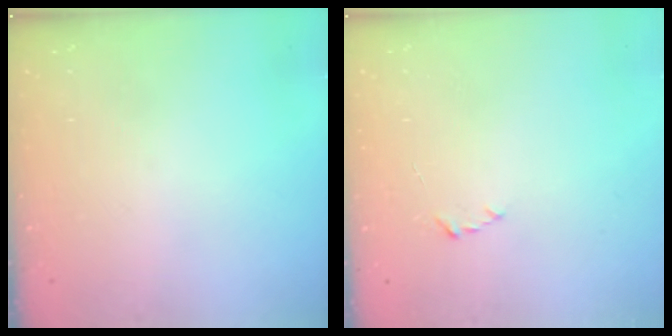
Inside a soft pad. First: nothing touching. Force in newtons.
{"total": 2.2, "press": 2.1, "slide": 0.3}